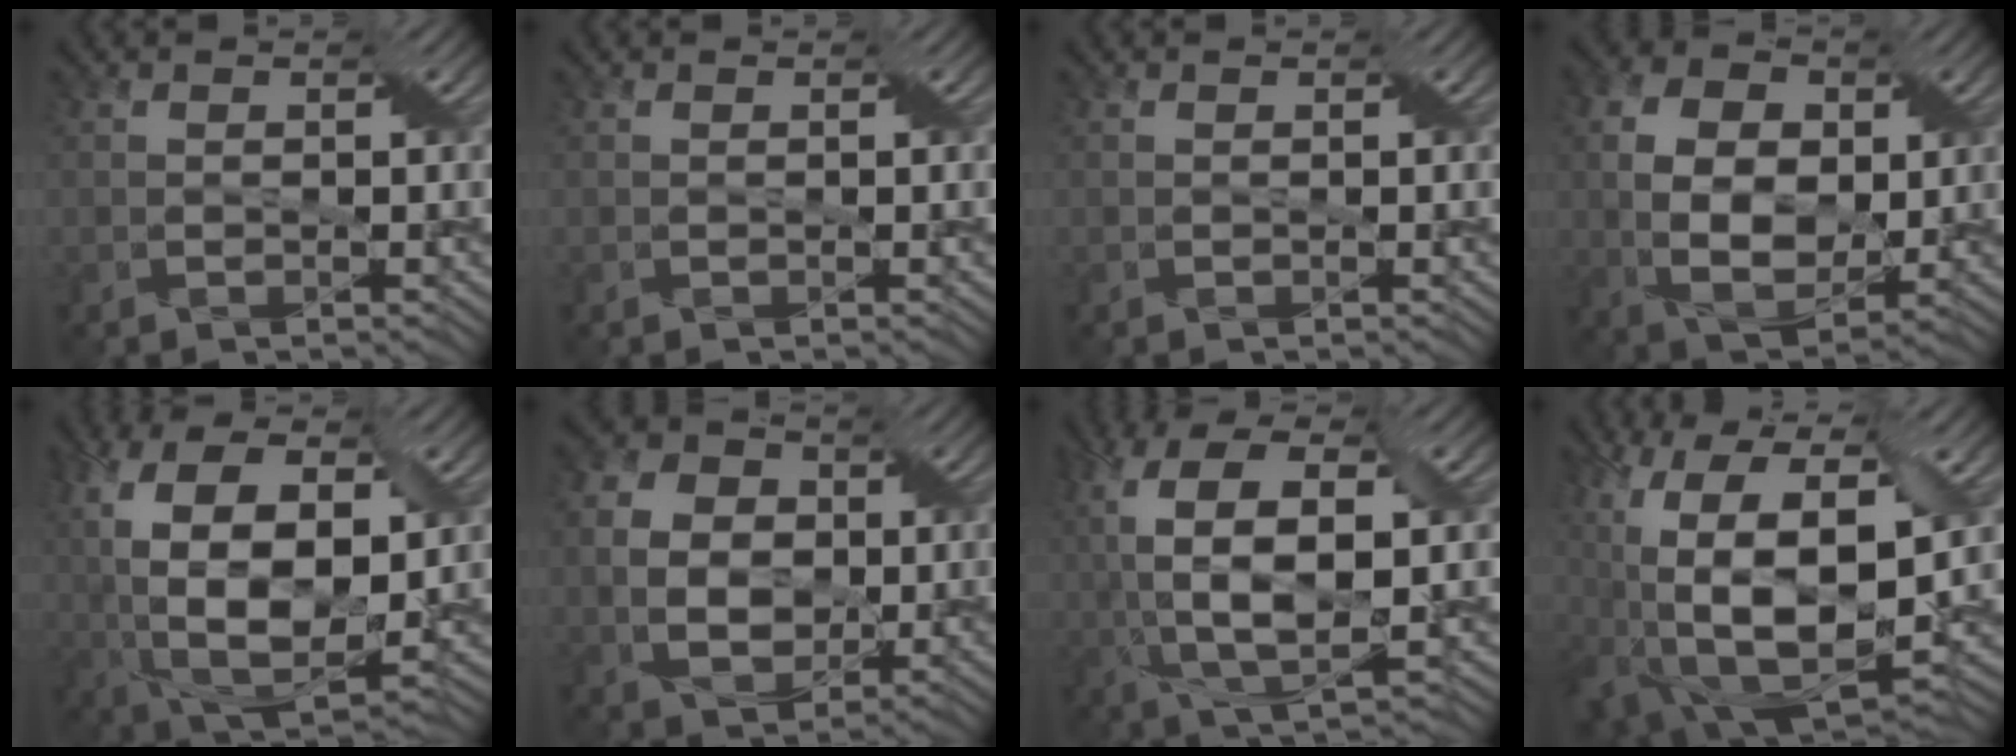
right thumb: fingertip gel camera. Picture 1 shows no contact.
{"total": 0.0}
{"total": 0.0}
{"total": 10.1, "force": [1.0, 6.8, 7.4], "torque": [-0.171, 0.001, 0.017]}
{"total": 16.1, "force": [2.1, 9.0, 13.2], "torque": [-0.266, 0.002, 0.038]}
{"total": 8.1, "force": [0.1, 6.4, 5.0], "torque": [-0.120, 0.001, -0.003]}
{"total": 13.1, "force": [1.2, 6.1, 11.6], "torque": [-0.259, 0.005, 0.023]}
{"total": 19.9, "force": [1.2, 11.5, 16.2], "torque": [-0.312, -0.014, 0.048]}